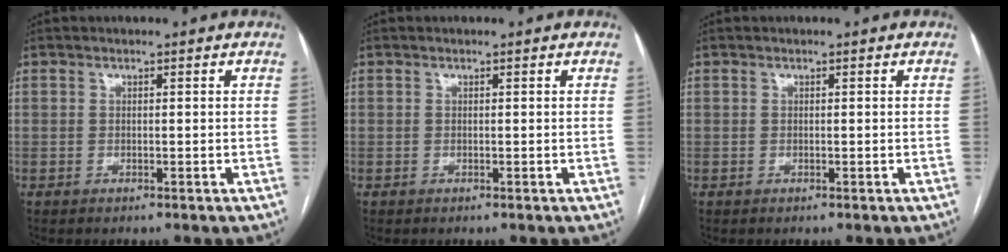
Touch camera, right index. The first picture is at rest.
{"total": 0.0}
{"total": 0.0}